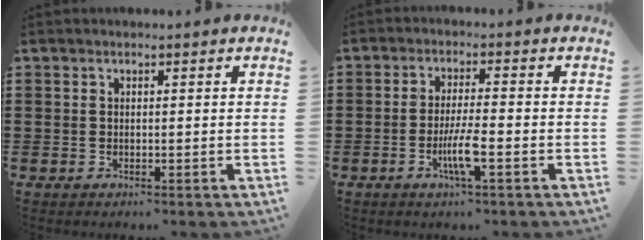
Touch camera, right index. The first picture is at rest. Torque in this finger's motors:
{"motor_torque": [1.45, -0.25, 0.51, 0.07]}